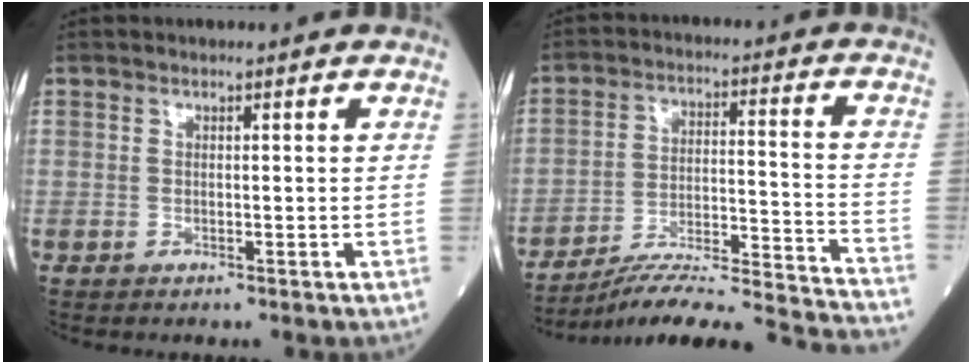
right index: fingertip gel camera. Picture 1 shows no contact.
{"total": 22.4, "force": [-20.9, -1.2, 7.9], "torque": [-0.084, -0.013, -0.300]}